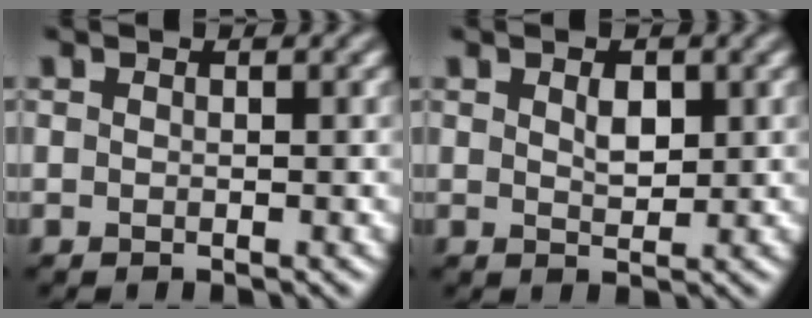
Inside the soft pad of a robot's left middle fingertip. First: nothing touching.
{"total": 1.8, "force": [0.7, 0.9, 1.4], "torque": [-0.024, 0.000, 0.013]}